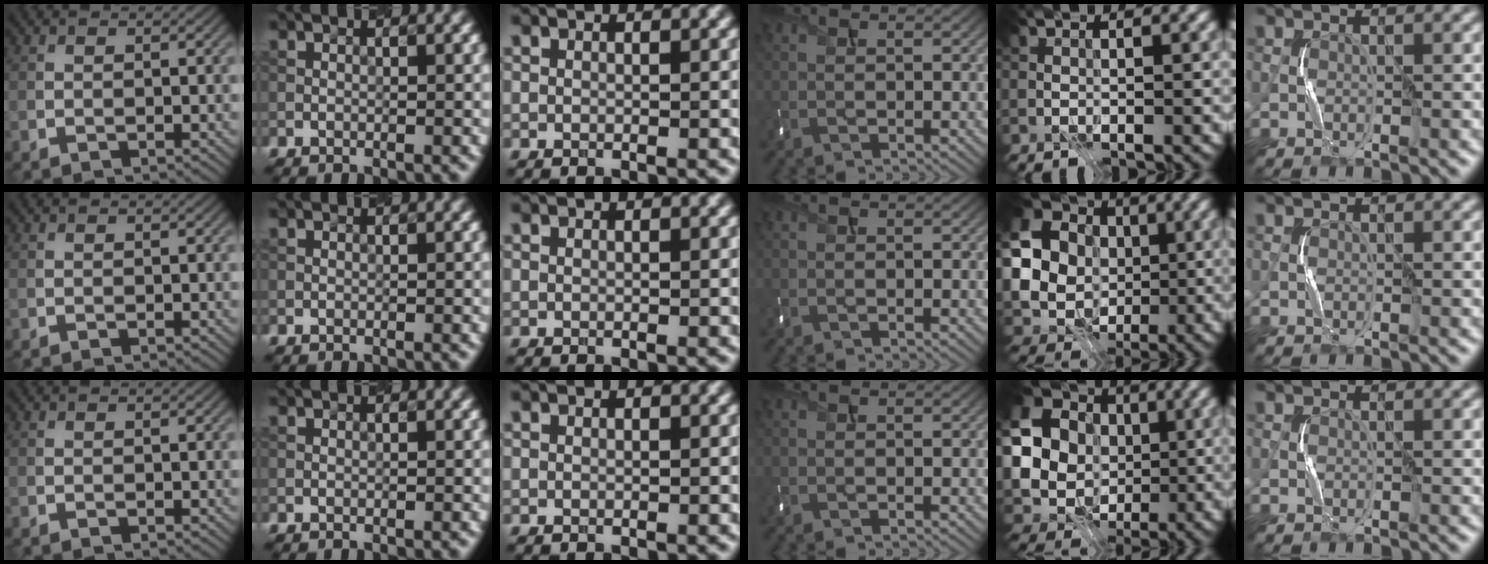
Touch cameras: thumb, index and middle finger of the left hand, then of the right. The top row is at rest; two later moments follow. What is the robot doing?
{"motion": "press", "object": "keyboard"}